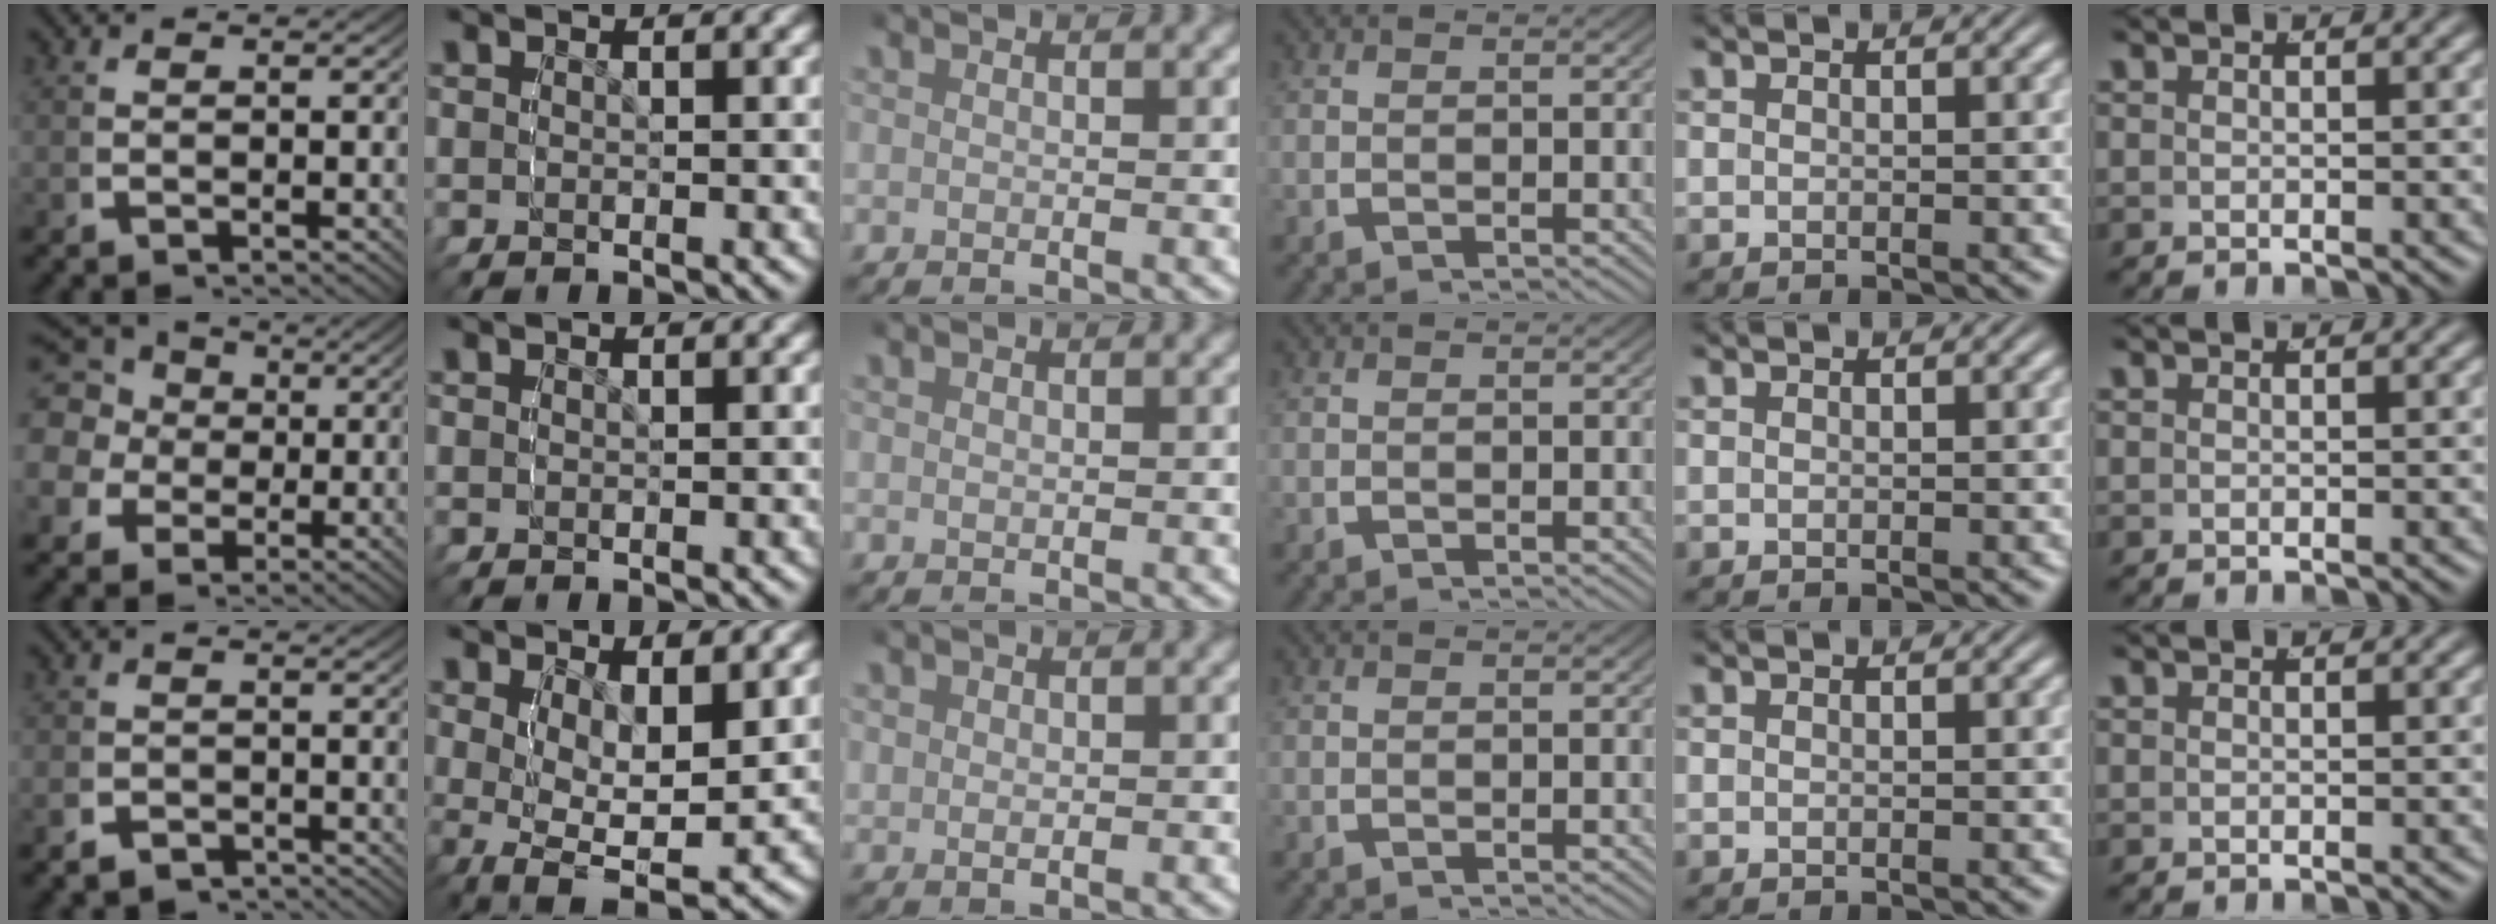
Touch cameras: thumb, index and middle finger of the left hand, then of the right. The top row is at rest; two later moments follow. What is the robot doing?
{"motion": "grasp_and_lifting", "object": "cloth"}